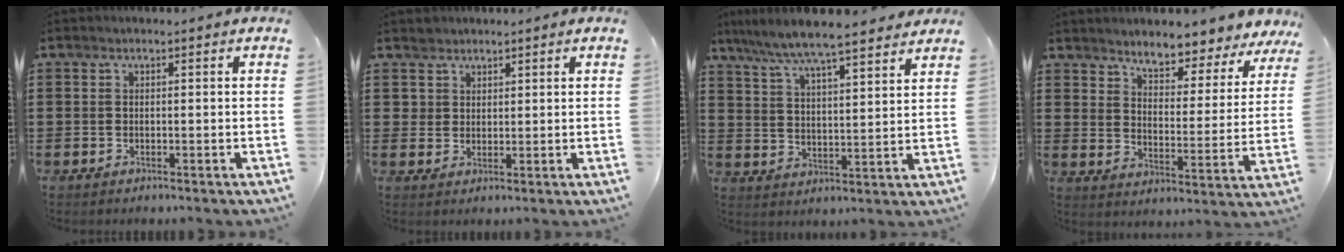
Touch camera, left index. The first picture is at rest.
{"total": 2.8, "force": [1.9, 2.0, -0.4], "torque": [0.004, 0.003, 0.037]}
{"total": 6.4, "force": [5.9, -0.1, 2.5], "torque": [-0.074, -0.033, 0.100]}
{"total": 4.8, "force": [4.8, 0.5, 0.7], "torque": [-0.034, -0.040, 0.075]}